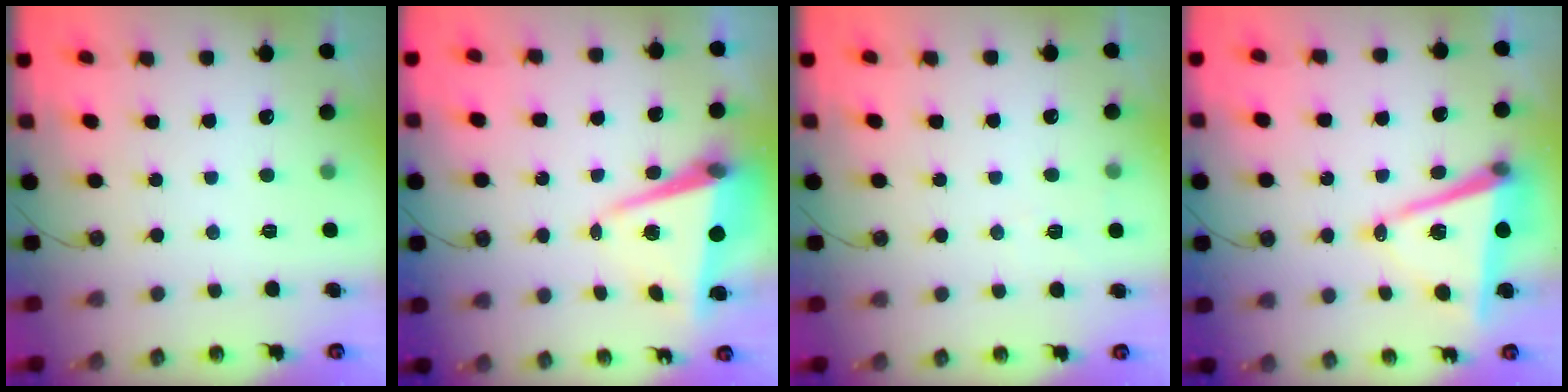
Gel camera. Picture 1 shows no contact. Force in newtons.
{"total": 7.9, "press": 7.6, "slide": 2.0}
{"total": 6.4, "press": 5.7, "slide": 2.9}
{"total": 11.0, "press": 10.1, "slide": 4.2}